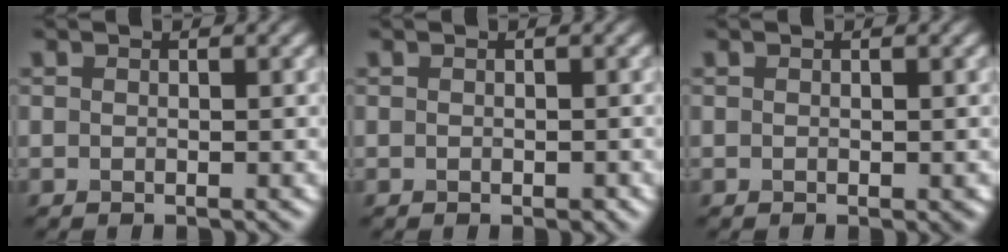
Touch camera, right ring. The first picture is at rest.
{"total": 0.0}
{"total": 0.0}